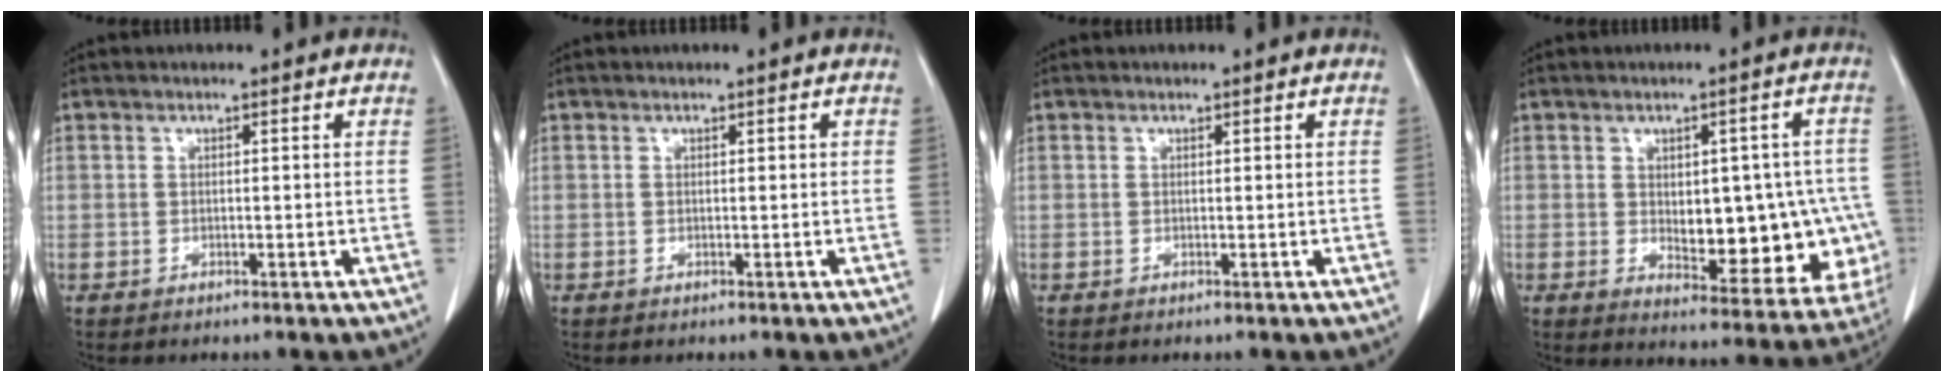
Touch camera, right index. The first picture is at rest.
{"total": 0.0}
{"total": 0.0}
{"total": 15.5, "force": [-1.6, 7.8, 13.3], "torque": [-0.146, 0.016, 0.006]}